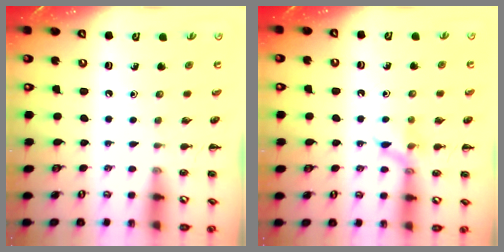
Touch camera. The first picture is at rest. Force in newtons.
{"total": 8.7, "press": 8.6, "slide": 1.0}